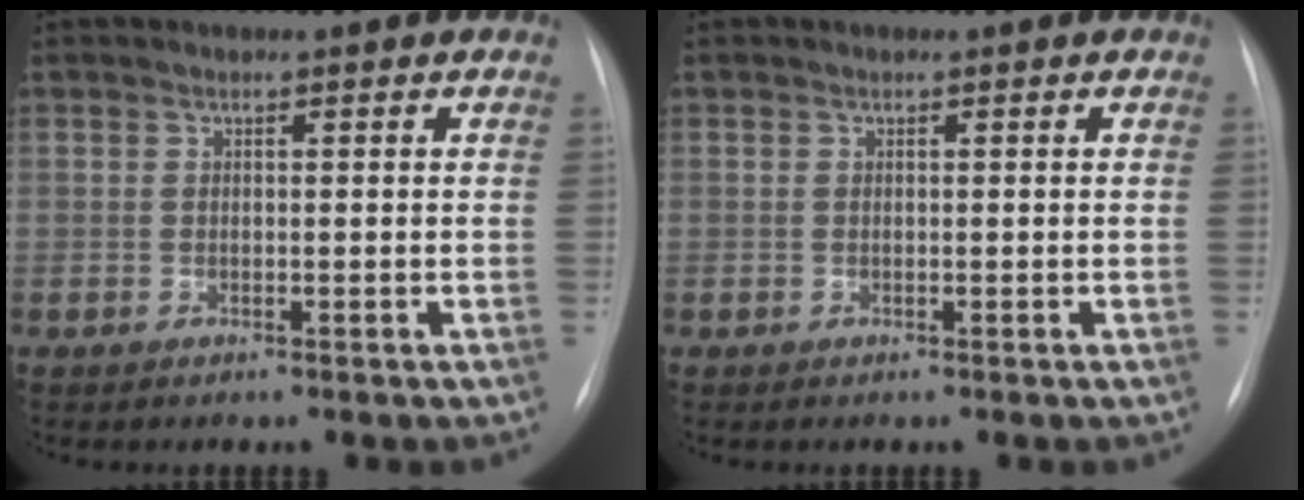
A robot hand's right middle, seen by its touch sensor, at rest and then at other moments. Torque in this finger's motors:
{"motor_torque": [0.38, -0.43, -0.06, -0.01]}